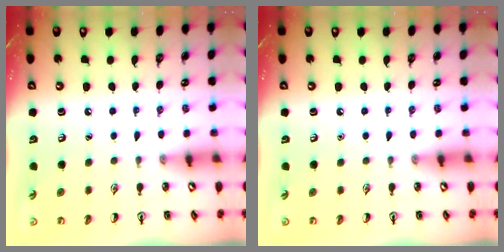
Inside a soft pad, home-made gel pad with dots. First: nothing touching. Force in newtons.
{"total": 0.0}